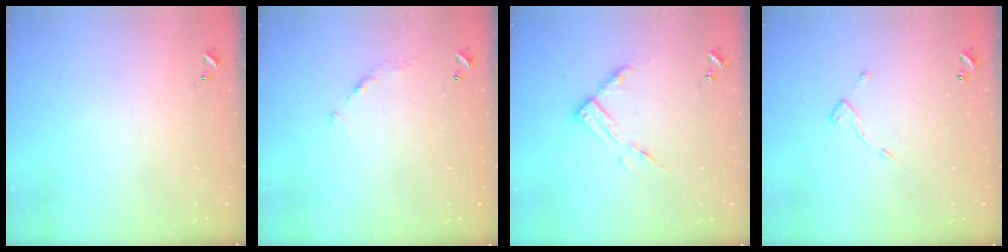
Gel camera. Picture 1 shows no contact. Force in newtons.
{"total": 6.0, "press": 6.0, "slide": 0.4}
{"total": 9.3, "press": 9.2, "slide": 1.0}
{"total": 7.2, "press": 7.2, "slide": 0.5}